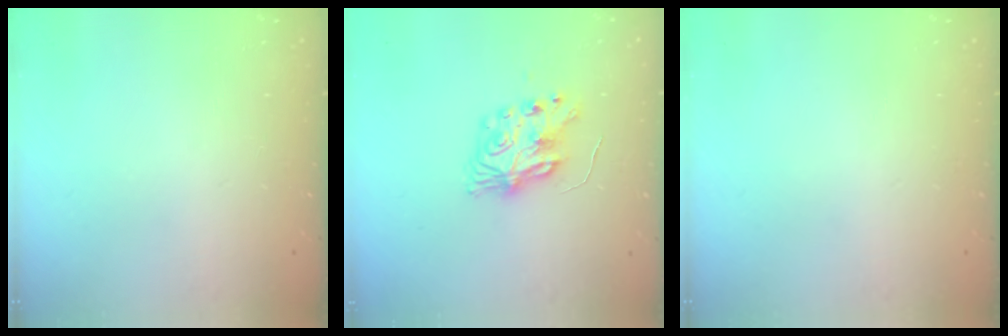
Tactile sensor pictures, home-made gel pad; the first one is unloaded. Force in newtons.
{"total": 8.1, "press": 8.1, "slide": 0.2}
{"total": 0.0}